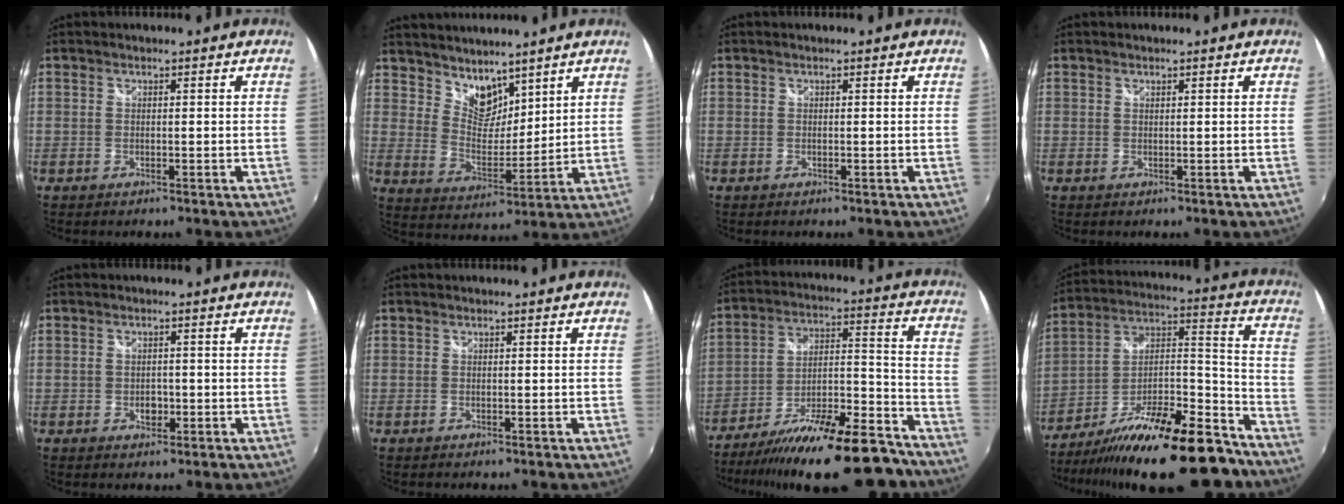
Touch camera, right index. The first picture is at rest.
{"total": 8.2, "force": [6.6, 4.1, 2.7], "torque": [-0.037, 0.001, 0.126]}
{"total": 0.0}
{"total": 0.0}
{"total": 2.5, "force": [-0.6, 1.8, 1.6], "torque": [-0.025, 0.000, -0.010]}
{"total": 0.0}
{"total": 25.7, "force": [-20.5, 6.8, 14.0], "torque": [-0.238, -0.016, -0.297]}
{"total": 26.9, "force": [-19.6, 7.7, 16.8], "torque": [-0.276, -0.006, -0.297]}